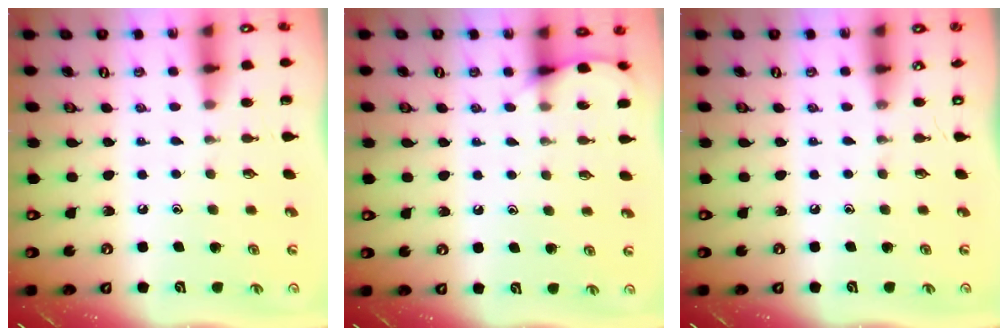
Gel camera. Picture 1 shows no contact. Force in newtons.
{"total": 5.8, "press": 5.8, "slide": 0.7}
{"total": 0.0}